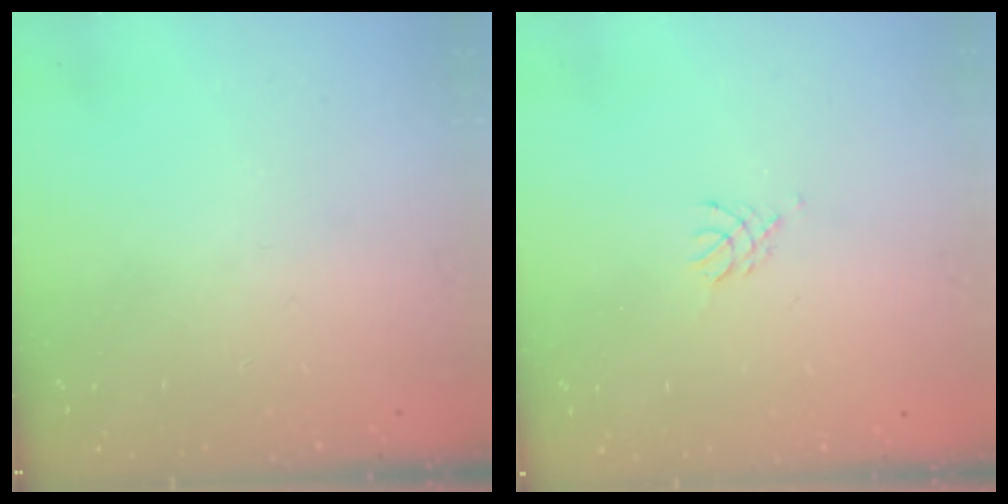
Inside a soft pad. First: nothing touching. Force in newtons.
{"total": 3.8, "press": 3.8, "slide": 0.6}